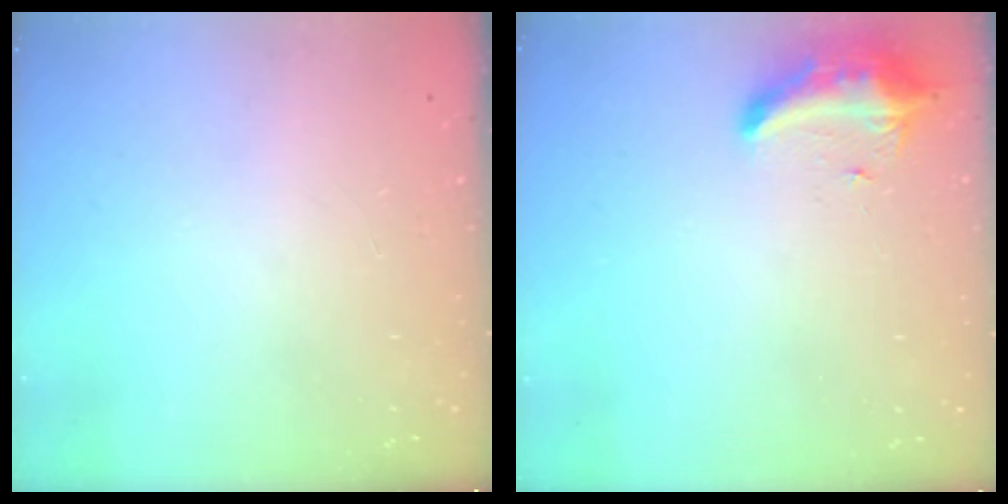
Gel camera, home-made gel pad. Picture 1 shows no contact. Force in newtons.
{"total": 9.6, "press": 9.6, "slide": 0.8}